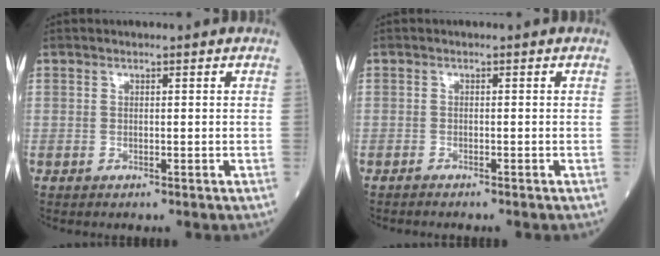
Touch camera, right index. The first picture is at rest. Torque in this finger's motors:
{"motor_torque": [0.01, 0.01, -0.02, -0.01]}